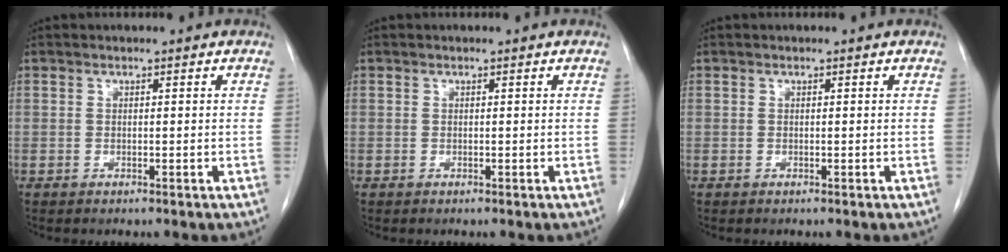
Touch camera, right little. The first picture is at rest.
{"total": 0.0}
{"total": 0.0}